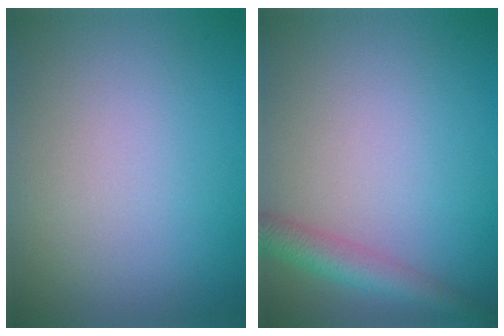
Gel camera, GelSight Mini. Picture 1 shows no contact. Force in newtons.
{"total": 2.9, "press": 2.9, "slide": 0.1}